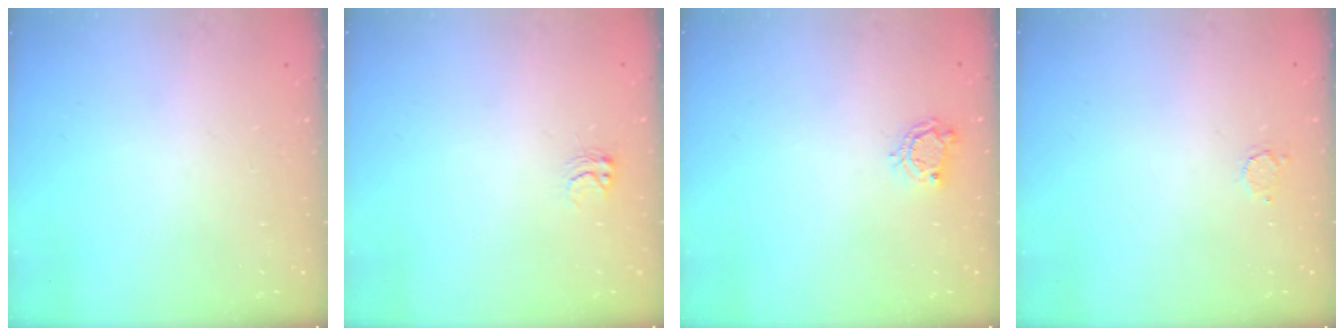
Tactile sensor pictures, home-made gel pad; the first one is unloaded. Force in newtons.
{"total": 2.6, "press": 2.6, "slide": 0.2}
{"total": 5.7, "press": 5.7, "slide": 0.4}
{"total": 2.2, "press": 2.2, "slide": 0.2}